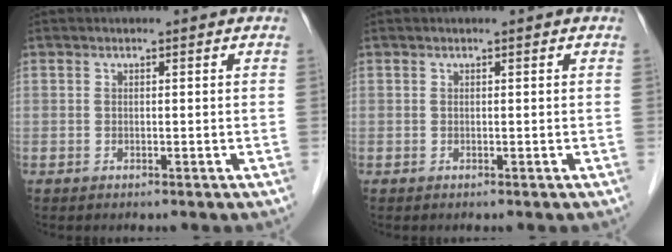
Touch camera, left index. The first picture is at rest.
{"total": 0.0}